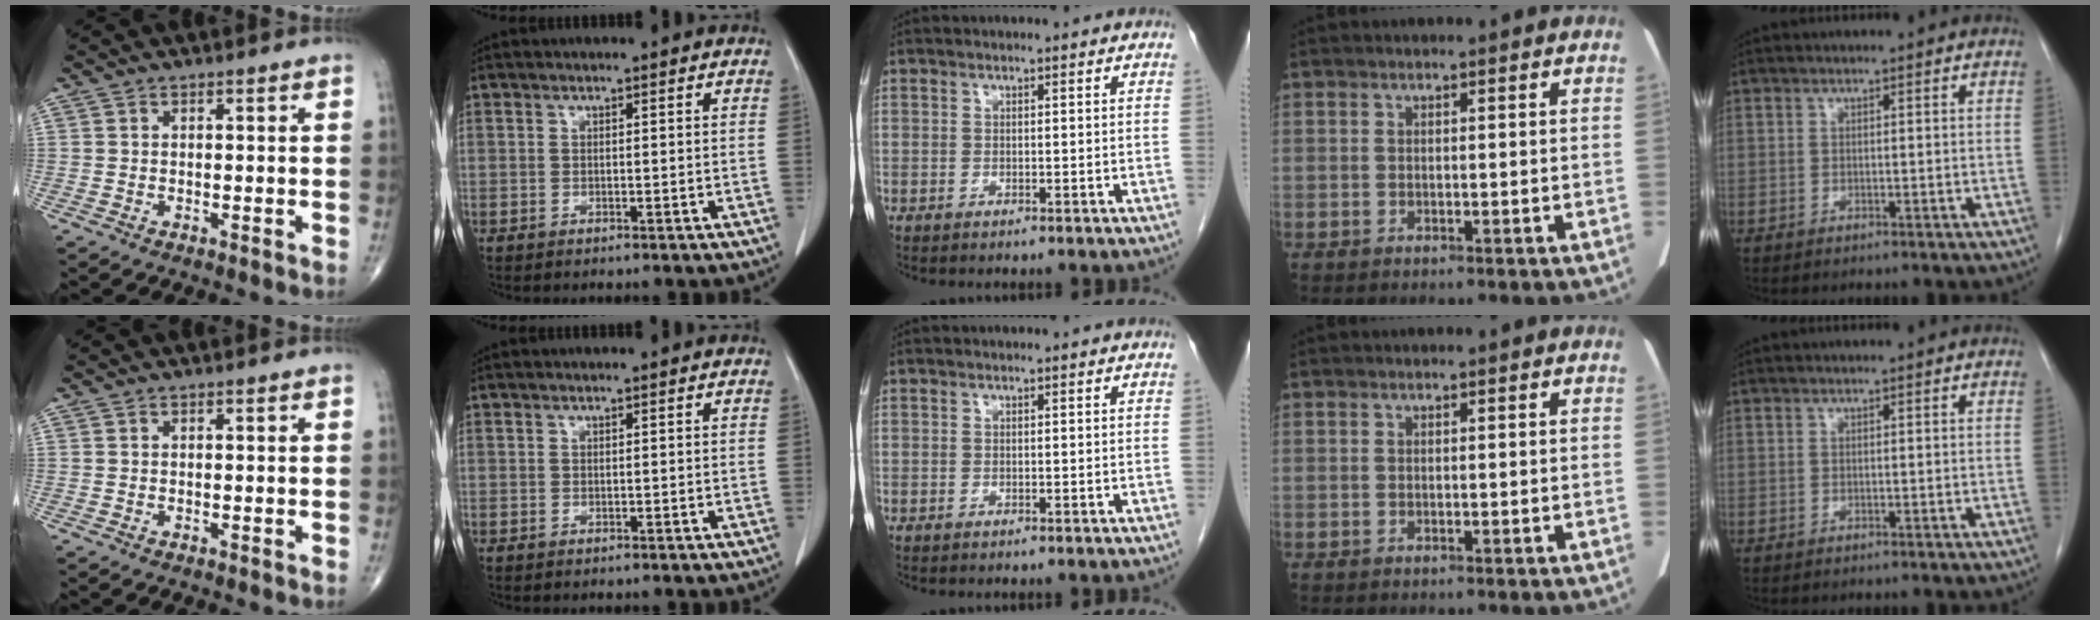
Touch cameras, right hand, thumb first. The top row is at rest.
{}